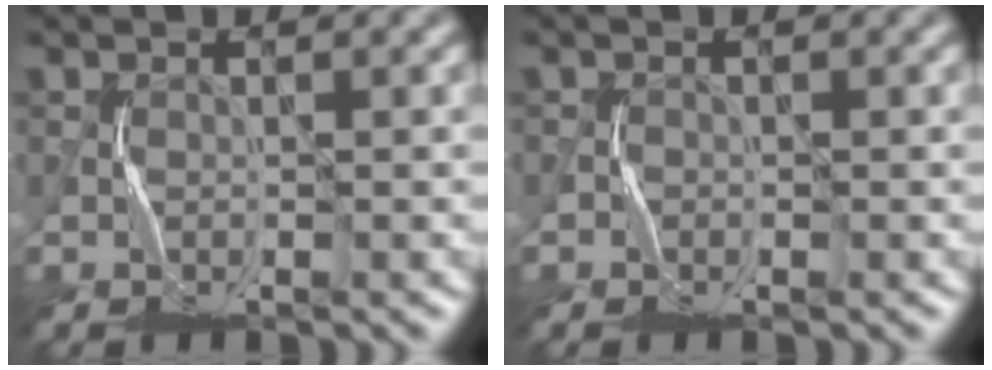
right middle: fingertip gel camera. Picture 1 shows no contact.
{"total": 0.5, "force": [-0.3, 0.4, 0.0], "torque": [0.002, -0.001, -0.007]}